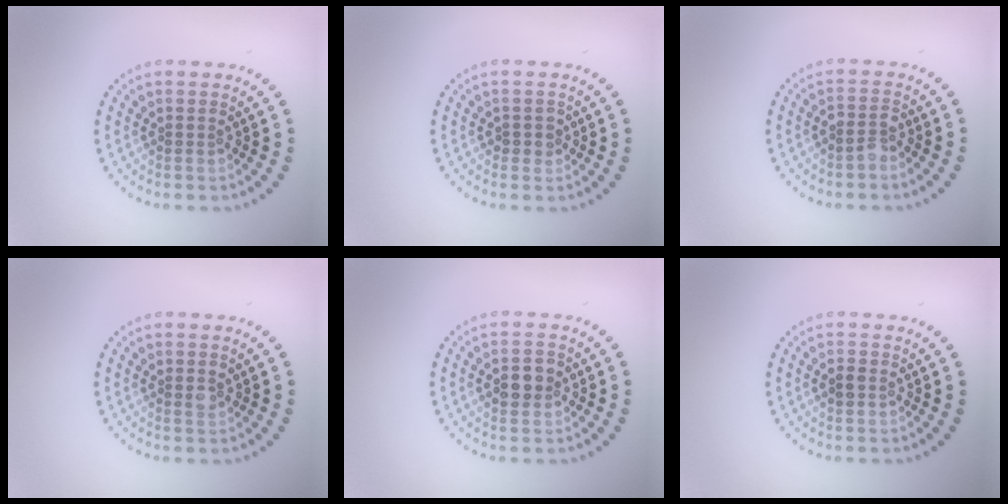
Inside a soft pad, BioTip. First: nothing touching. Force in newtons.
{"total": 1.1, "press": 1.1, "slide": 0.4}
{"total": 1.7, "press": 1.4, "slide": 0.9}
{"total": 0.8, "press": 0.7, "slide": 0.3}
{"total": 2.4, "press": 2.4, "slide": 0.2}
{"total": 1.0, "press": 1.0, "slide": 0.1}